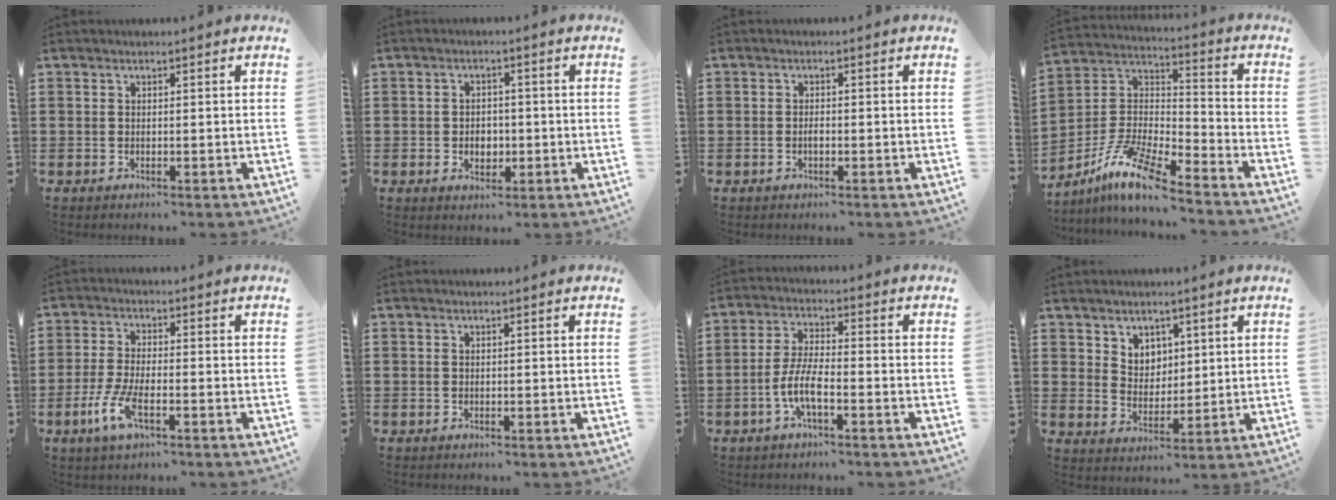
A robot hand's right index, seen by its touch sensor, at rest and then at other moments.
{"total": 2.8, "force": [-0.6, 2.3, 1.5], "torque": [-0.027, 0.003, -0.015]}
{"total": 1.0, "force": [-0.4, 0.4, 0.9], "torque": [-0.018, 0.000, -0.007]}
{"total": 10.4, "force": [-8.4, 1.0, 6.0], "torque": [-0.142, -0.002, -0.175]}
{"total": 5.8, "force": [-2.8, 1.6, 4.9], "torque": [-0.120, -0.016, -0.057]}
{"total": 0.0}
{"total": 5.9, "force": [-2.6, 1.4, 5.2], "torque": [-0.128, -0.012, -0.057]}
{"total": 4.5, "force": [3.1, 3.2, 0.6], "torque": [-0.028, 0.005, 0.058]}